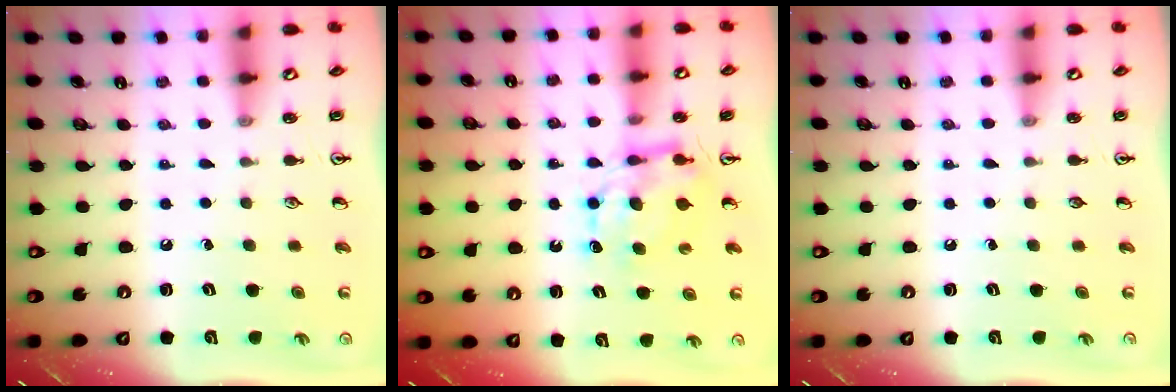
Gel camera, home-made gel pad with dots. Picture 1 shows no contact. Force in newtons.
{"total": 6.8, "press": 6.8, "slide": 0.5}
{"total": 0.0}